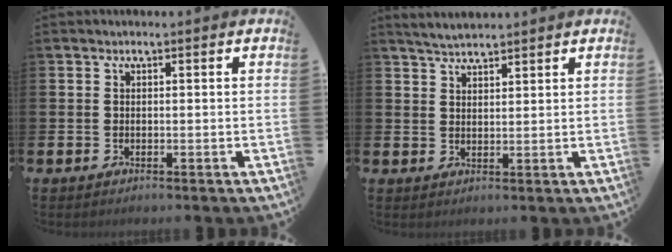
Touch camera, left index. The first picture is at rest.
{"total": 3.4, "force": [3.3, 0.4, 0.8], "torque": [-0.021, -0.010, 0.061]}